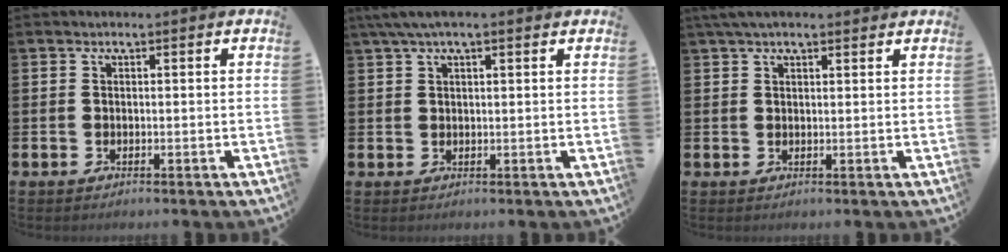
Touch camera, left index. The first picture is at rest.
{"total": 3.1, "force": [2.2, 0.7, 2.1], "torque": [-0.038, 0.002, 0.038]}
{"total": 2.8, "force": [2.2, 0.8, 1.5], "torque": [-0.028, 0.002, 0.040]}